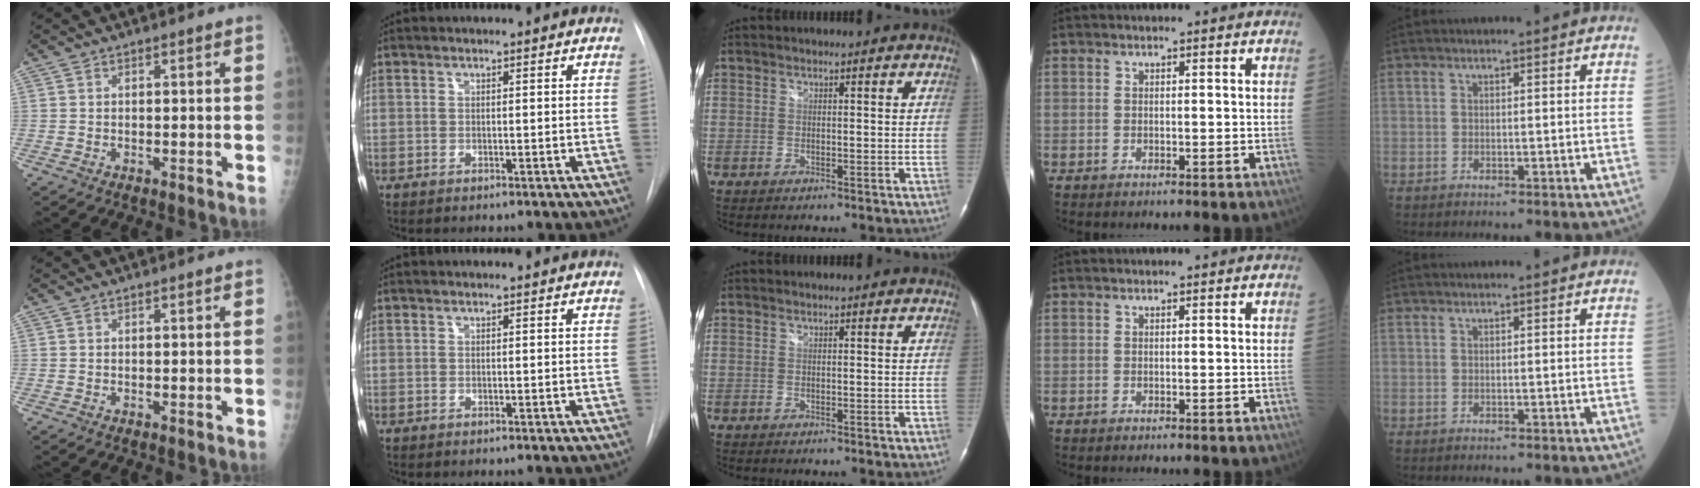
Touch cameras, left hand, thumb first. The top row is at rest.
{}